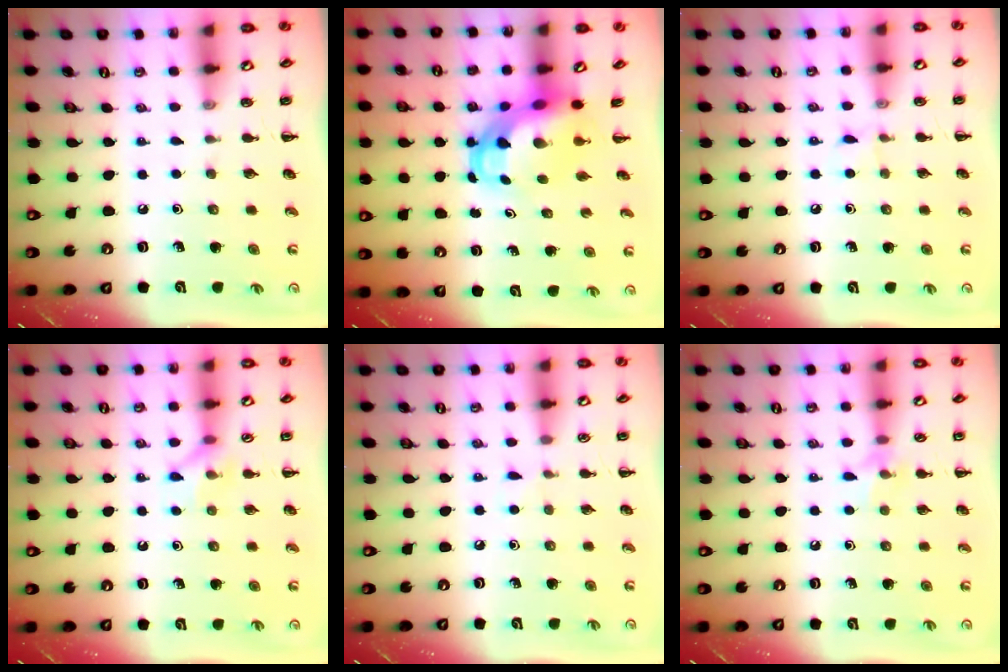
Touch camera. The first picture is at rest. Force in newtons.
{"total": 5.9, "press": 5.7, "slide": 1.5}
{"total": 4.4, "press": 4.1, "slide": 1.5}
{"total": 6.5, "press": 6.5, "slide": 0.3}
{"total": 4.1, "press": 3.9, "slide": 1.3}
{"total": 6.8, "press": 6.6, "slide": 1.6}